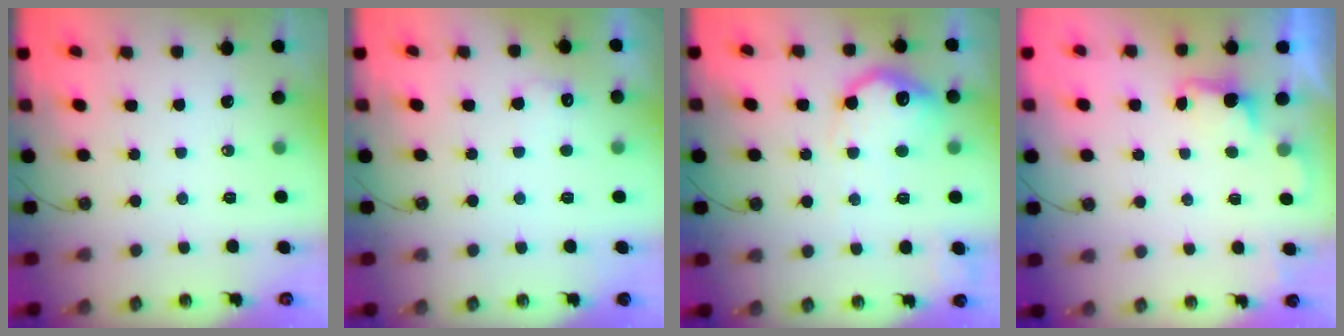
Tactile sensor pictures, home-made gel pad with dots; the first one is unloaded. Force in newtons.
{"total": 4.5, "press": 4.3, "slide": 1.3}
{"total": 16.4, "press": 16.4, "slide": 1.1}
{"total": 1.4, "press": 1.1, "slide": 0.8}